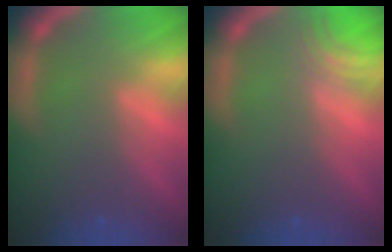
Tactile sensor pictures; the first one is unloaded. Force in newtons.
{"total": 2.5}